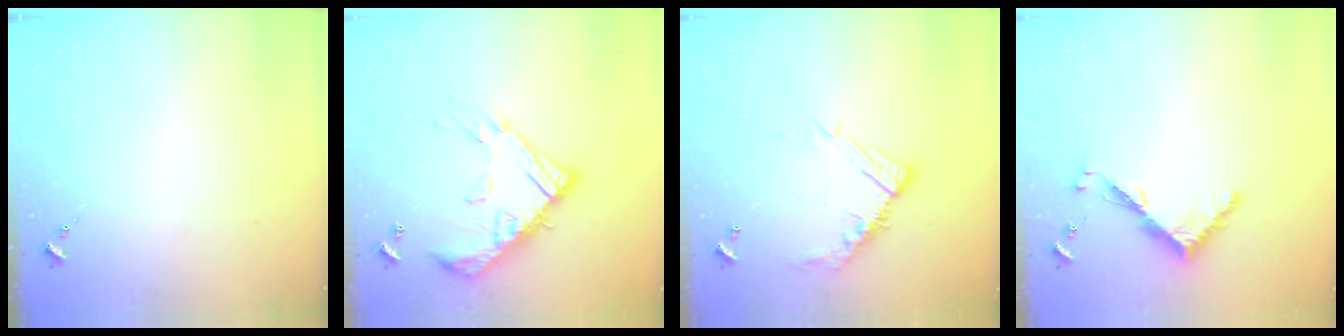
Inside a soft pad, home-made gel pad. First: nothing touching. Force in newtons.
{"total": 20.3, "press": 20.3, "slide": 1.7}
{"total": 13.1, "press": 13.1, "slide": 1.1}
{"total": 7.2, "press": 7.2, "slide": 0.3}